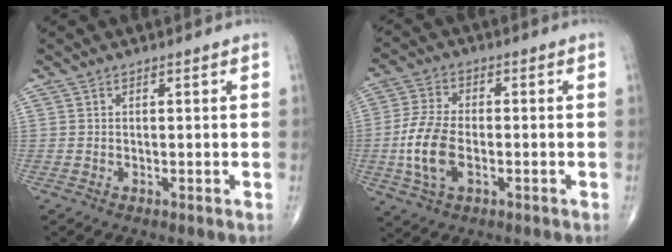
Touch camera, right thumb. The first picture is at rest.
{"total": 9.8, "force": [-2.0, 5.4, 7.9], "torque": [-0.167, 0.007, -0.041]}